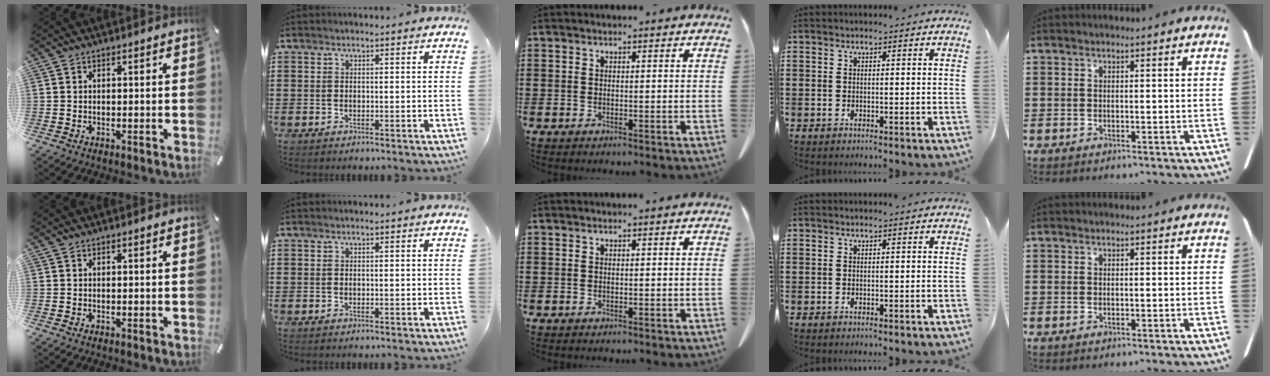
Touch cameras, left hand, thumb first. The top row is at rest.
{}